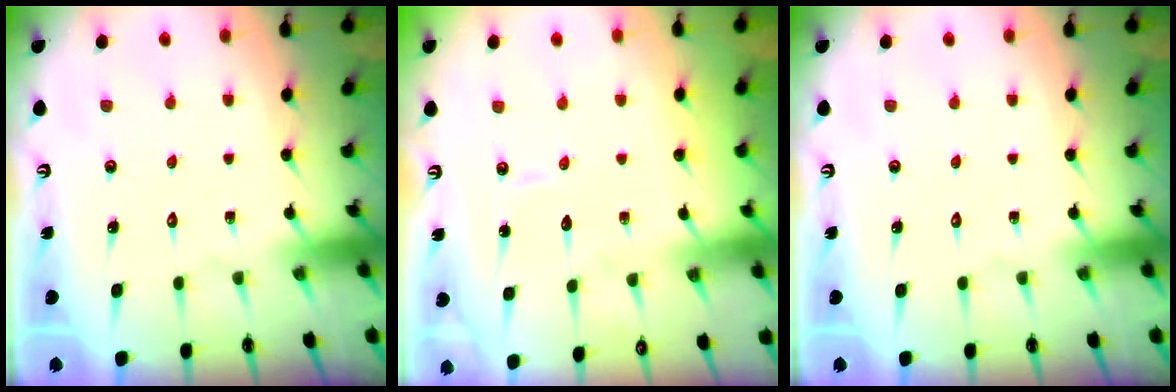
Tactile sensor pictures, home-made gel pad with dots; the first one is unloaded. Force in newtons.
{"total": 3.8, "press": 3.8, "slide": 0.1}
{"total": 0.0}